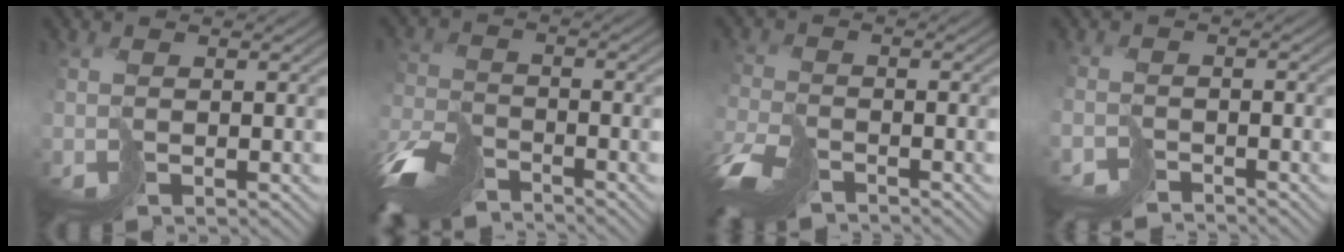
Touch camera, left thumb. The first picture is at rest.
{"total": 9.8, "force": [-8.2, 3.8, 3.9], "torque": [-0.093, -0.018, -0.168]}
{"total": 6.9, "force": [-5.6, 2.8, 2.9], "torque": [-0.072, -0.021, -0.116]}
{"total": 2.9, "force": [-2.8, 0.3, -0.5], "torque": [0.014, -0.005, -0.056]}